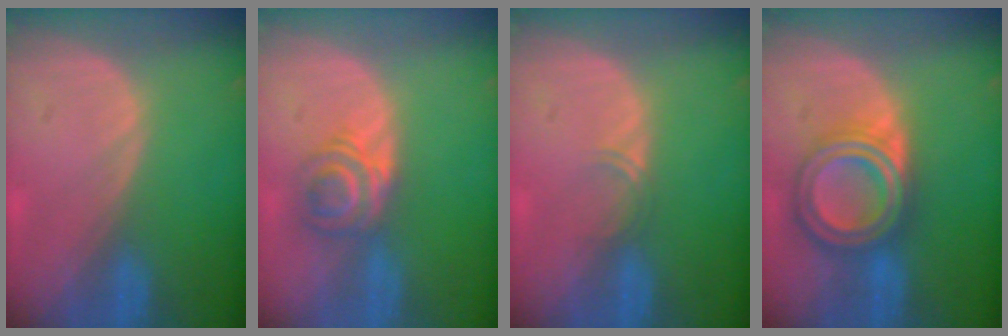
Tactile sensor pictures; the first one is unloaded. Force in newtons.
{"total": 5.8, "press": 4.9, "slide": 3.2}
{"total": 1.4, "press": 1.1, "slide": 0.9}
{"total": 8.0, "press": 8.0, "slide": 0.5}